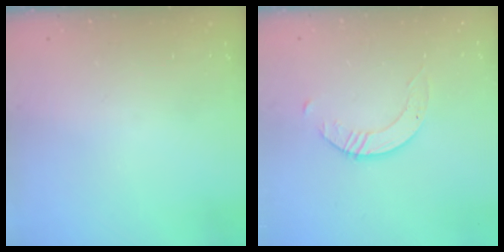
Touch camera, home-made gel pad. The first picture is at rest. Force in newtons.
{"total": 2.6, "press": 2.6, "slide": 0.3}